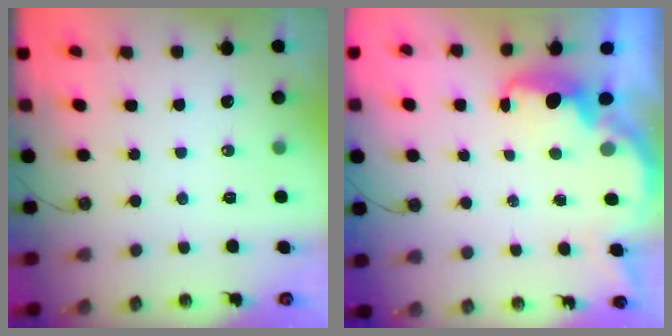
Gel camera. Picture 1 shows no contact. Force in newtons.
{"total": 2.5, "press": 2.4, "slide": 0.7}